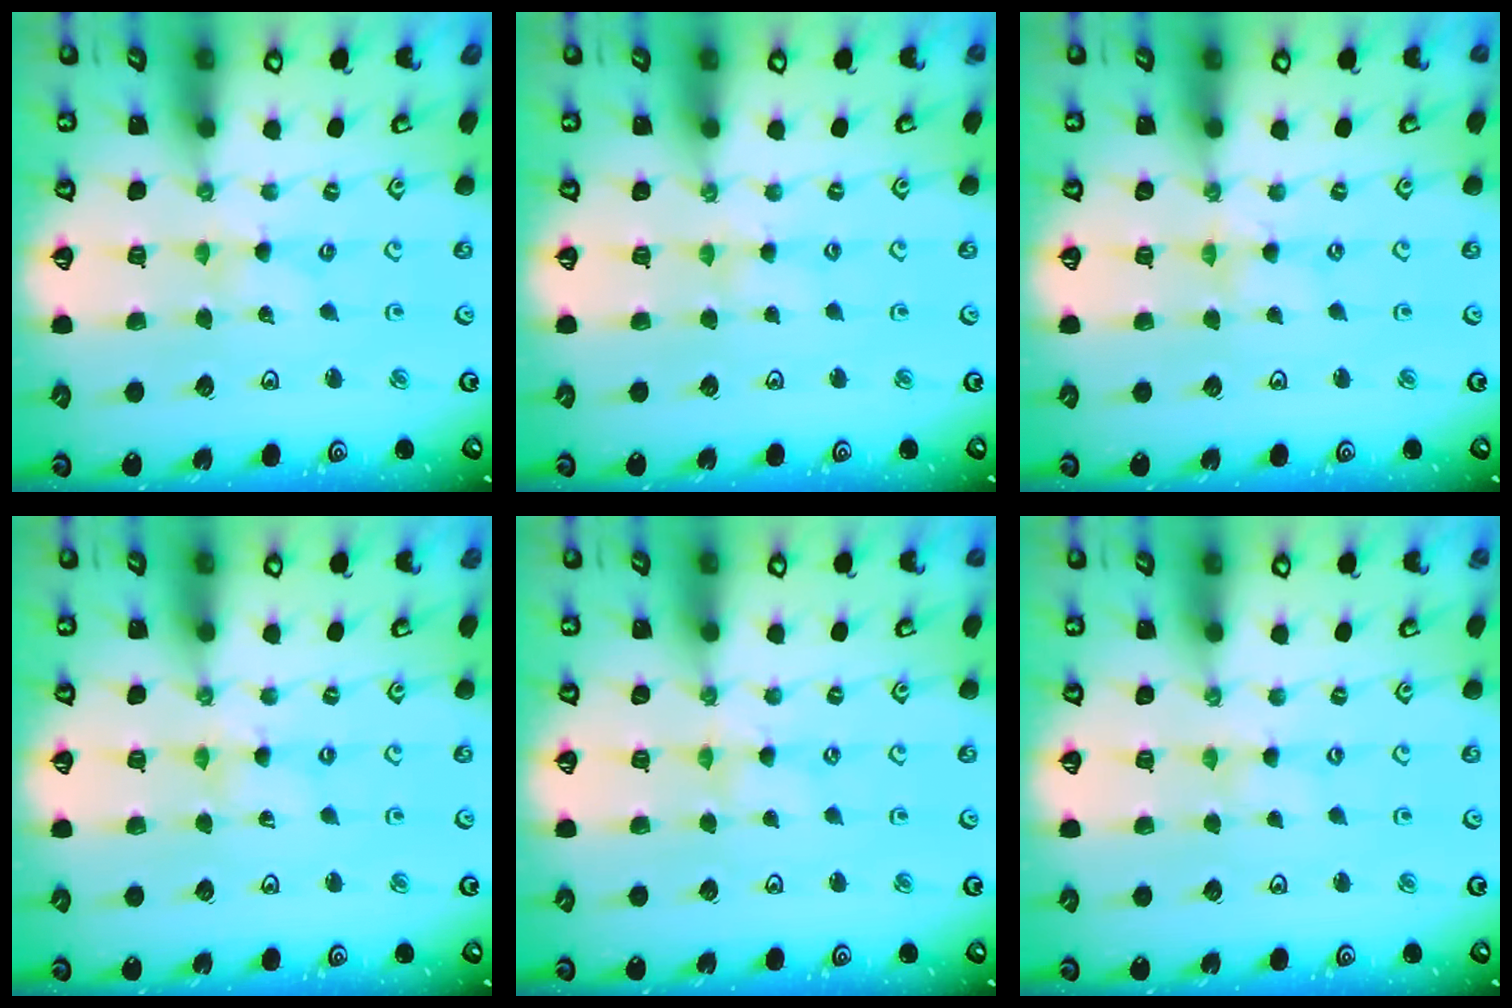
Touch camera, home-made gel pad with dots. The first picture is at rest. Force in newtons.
{"total": 1.8, "press": 1.7, "slide": 0.3}
{"total": 0.0}
{"total": 0.5, "press": 0.5, "slide": 0.1}
{"total": 0.0}
{"total": 0.0}